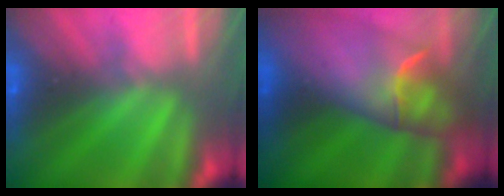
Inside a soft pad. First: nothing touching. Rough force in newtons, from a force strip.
{"total": 8.1}